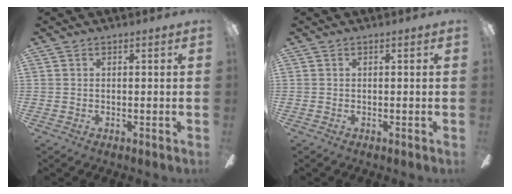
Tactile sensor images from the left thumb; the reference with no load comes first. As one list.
[{"total": 0.0}]